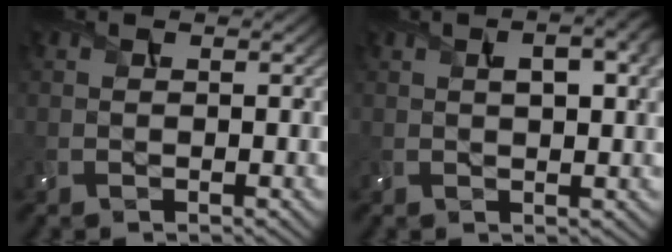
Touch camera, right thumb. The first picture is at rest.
{"total": 6.6, "force": [2.2, 2.5, 5.7], "torque": [-0.086, 0.012, 0.030]}